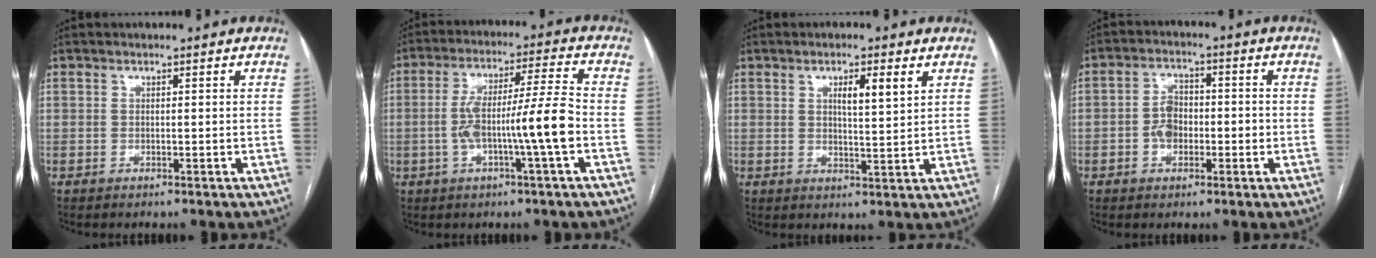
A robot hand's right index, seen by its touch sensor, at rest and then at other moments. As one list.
[{"total": 11.1, "force": [-2.4, -0.2, 10.8], "torque": [-0.200, 0.015, -0.044]}, {"total": 4.7, "force": [2.2, 0.6, 4.2], "torque": [-0.068, 0.000, 0.036]}, {"total": 5.1, "force": [-1.1, 3.5, 3.5], "torque": [-0.069, 0.020, -0.020]}]